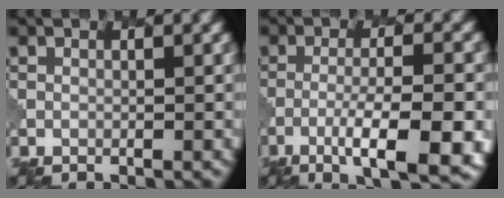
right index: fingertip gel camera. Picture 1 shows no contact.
{"total": 8.7, "force": [-3.9, 2.0, 7.5], "torque": [-0.121, -0.004, -0.060]}